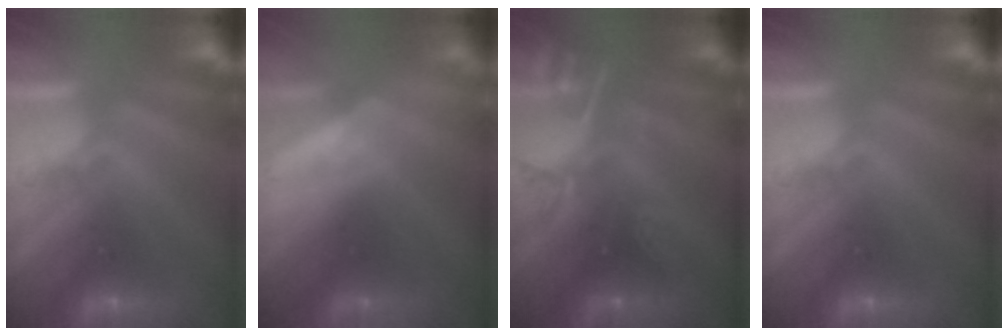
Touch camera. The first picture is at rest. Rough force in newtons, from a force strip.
{"total": 3.2}
{"total": 2.3}
{"total": 0.0}